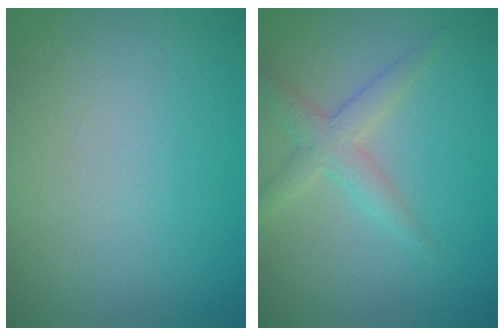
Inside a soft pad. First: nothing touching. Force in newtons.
{"total": 2.4, "press": 2.4, "slide": 0.1}